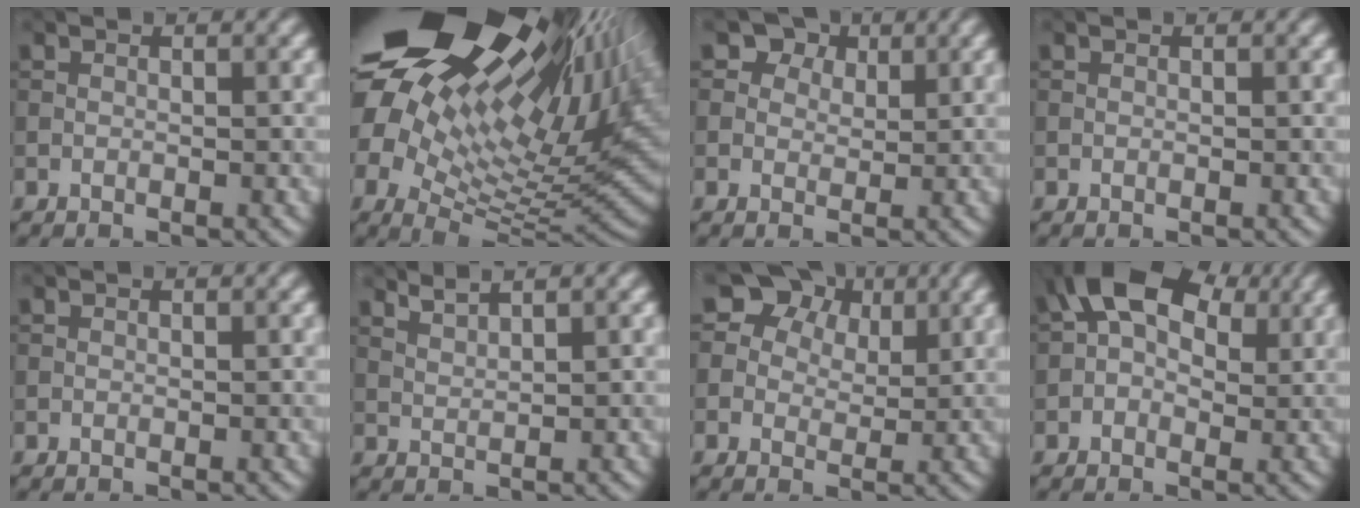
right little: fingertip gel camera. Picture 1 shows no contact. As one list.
[{"total": 22.3, "force": [9.6, 11.9, 16.2], "torque": [-0.293, 0.018, 0.190]}, {"total": 3.6, "force": [2.1, 2.5, 1.4], "torque": [-0.032, -0.011, 0.029]}, {"total": 0.0}, {"total": 0.0}, {"total": 2.1, "force": [1.8, 0.3, 0.9], "torque": [-0.014, 0.002, 0.034]}, {"total": 10.1, "force": [5.5, 7.2, 4.4], "torque": [-0.072, 0.032, 0.069]}, {"total": 8.8, "force": [3.0, 5.6, 6.1], "torque": [-0.102, 0.027, 0.027]}]